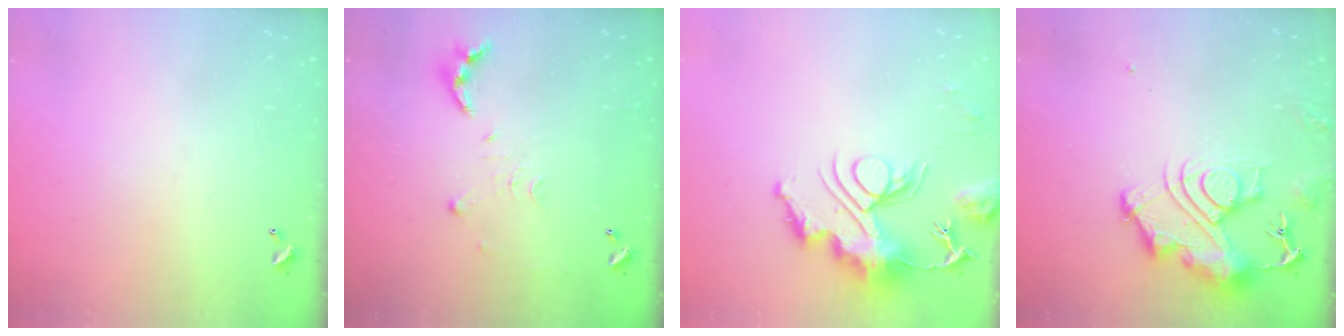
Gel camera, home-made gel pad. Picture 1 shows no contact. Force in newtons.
{"total": 8.7, "press": 8.7, "slide": 0.8}
{"total": 13.9, "press": 13.8, "slide": 1.5}
{"total": 12.2, "press": 12.1, "slide": 1.4}